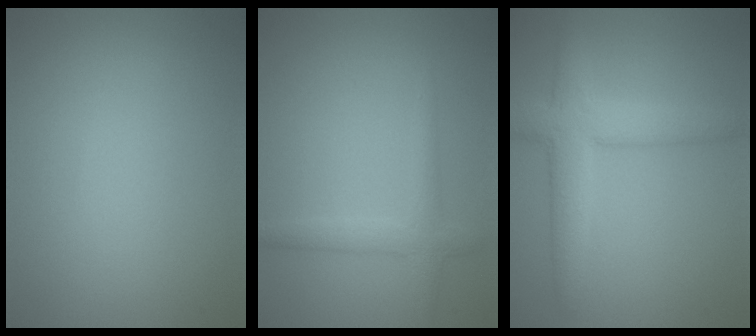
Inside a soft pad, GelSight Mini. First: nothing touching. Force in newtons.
{"total": 2.2, "press": 2.2, "slide": 0.1}
{"total": 5.1, "press": 5.1, "slide": 0.3}